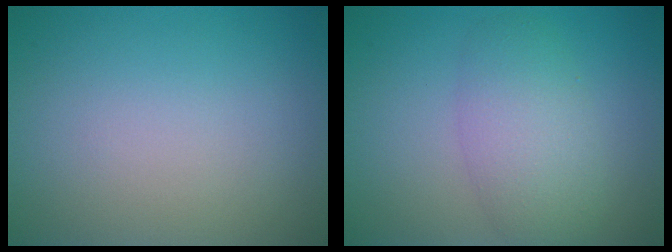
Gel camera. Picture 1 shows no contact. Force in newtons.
{"total": 4.3, "press": 4.3, "slide": 0.1}